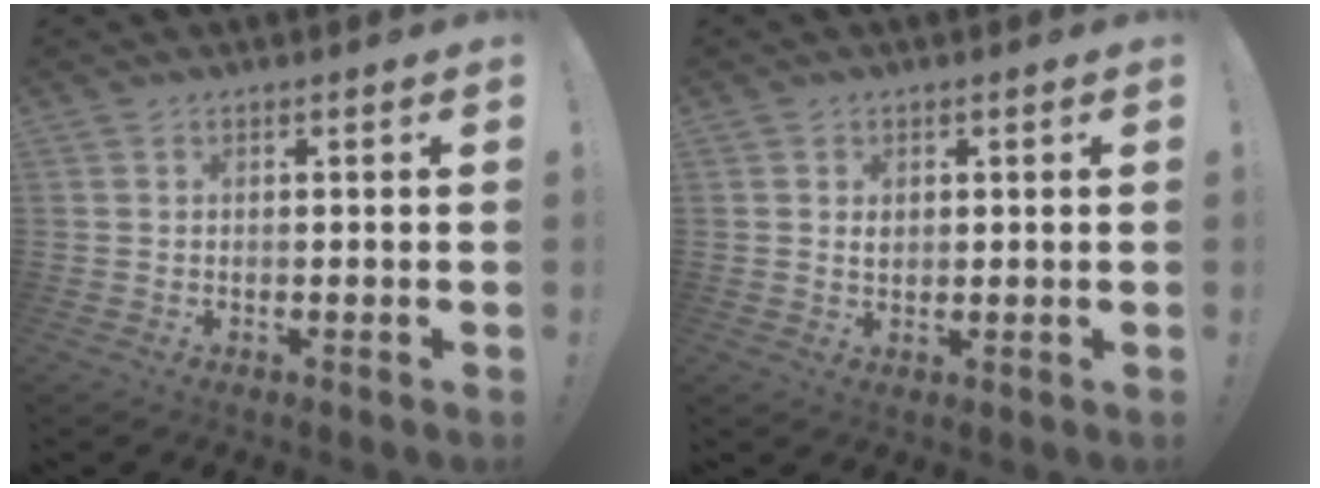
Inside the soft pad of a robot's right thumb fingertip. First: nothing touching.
{"total": 1.7, "force": [0.5, 1.4, 0.7], "torque": [-0.005, -0.003, 0.007]}